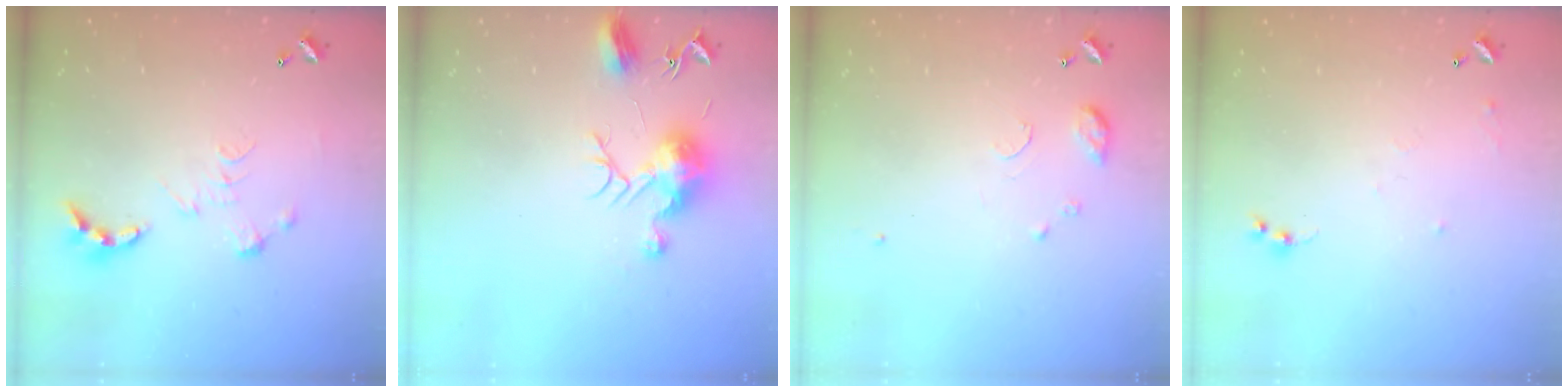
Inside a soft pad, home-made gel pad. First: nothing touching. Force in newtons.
{"total": 12.0, "press": 12.0, "slide": 0.5}
{"total": 7.9, "press": 7.8, "slide": 0.8}
{"total": 6.6, "press": 6.6, "slide": 0.6}